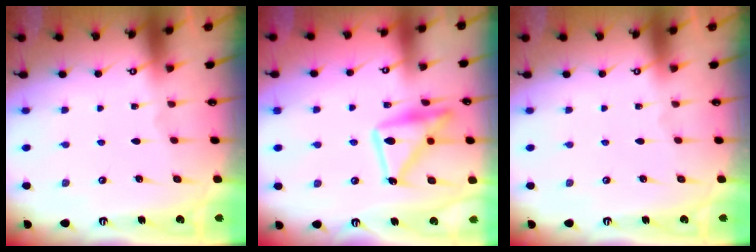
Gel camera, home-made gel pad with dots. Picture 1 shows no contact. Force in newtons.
{"total": 17.1, "press": 17.1, "slide": 1.2}
{"total": 0.0}